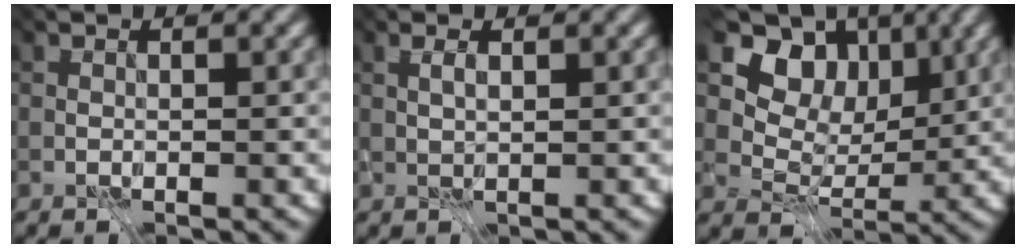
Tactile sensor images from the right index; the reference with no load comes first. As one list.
[{"total": 1.1, "force": [0.0, 0.3, 1.1], "torque": [-0.015, 0.011, 0.001]}, {"total": 7.0, "force": [3.1, 5.1, 3.7], "torque": [-0.070, -0.010, 0.063]}]